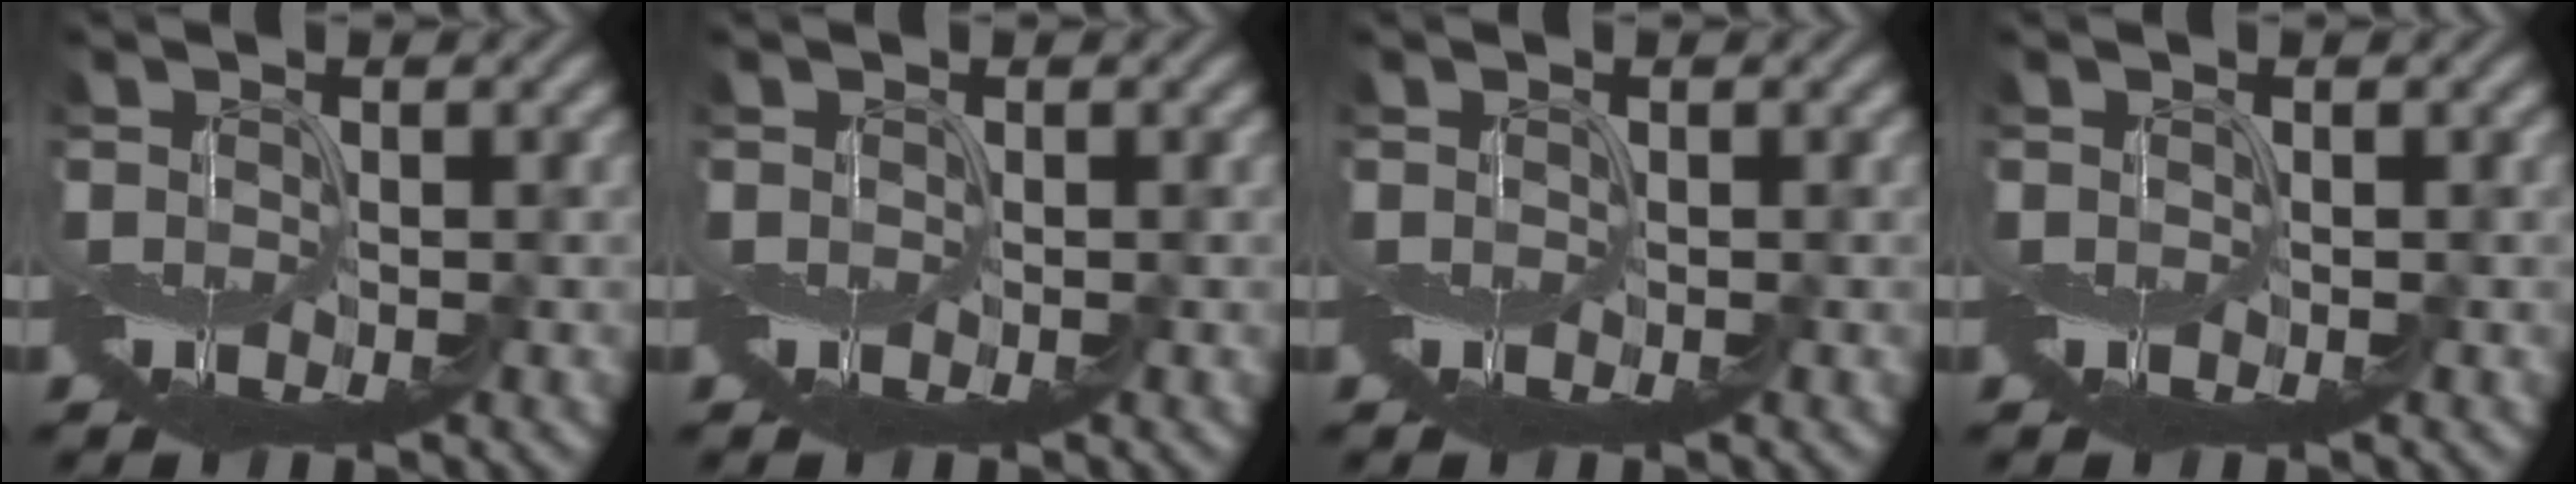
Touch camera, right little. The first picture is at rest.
{"total": 0.0}
{"total": 0.0}
{"total": 0.0}